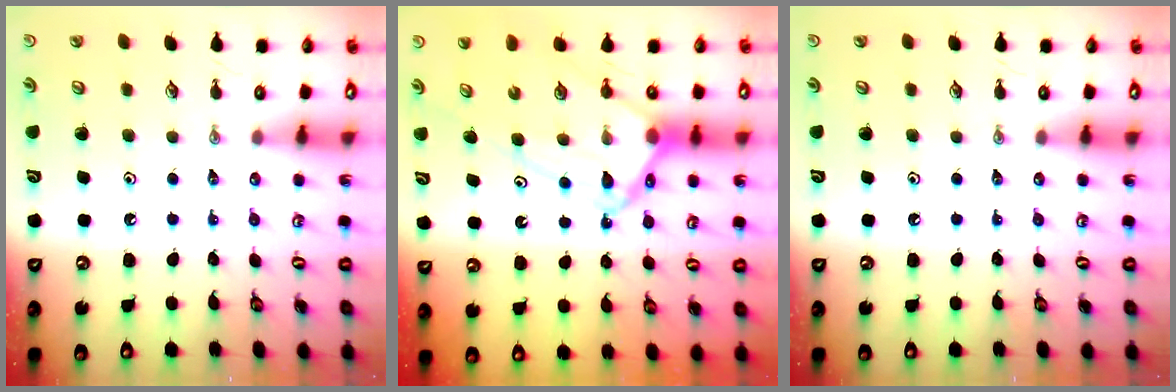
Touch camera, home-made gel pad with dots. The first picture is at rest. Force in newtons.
{"total": 12.6, "press": 12.6, "slide": 1.5}
{"total": 0.0}